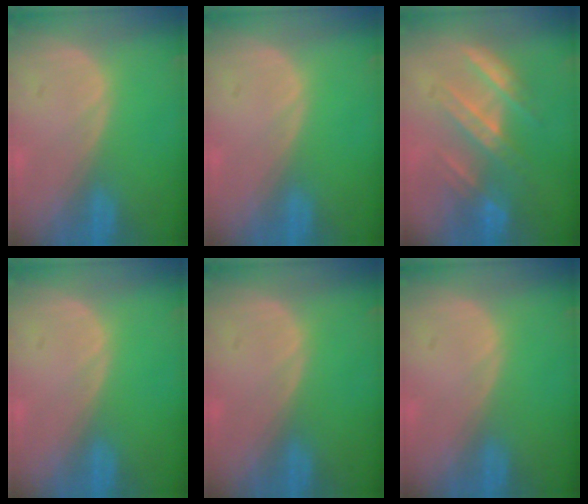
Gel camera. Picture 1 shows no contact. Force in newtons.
{"total": 0.0}
{"total": 7.1, "press": 6.8, "slide": 1.9}
{"total": 0.0}
{"total": 0.0}
{"total": 0.0}